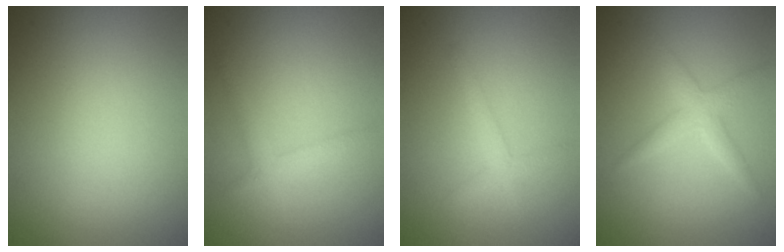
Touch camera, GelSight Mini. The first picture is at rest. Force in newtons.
{"total": 1.6, "press": 1.6, "slide": 0.2}
{"total": 1.6, "press": 1.6, "slide": 0.1}
{"total": 2.3, "press": 2.3, "slide": 0.1}